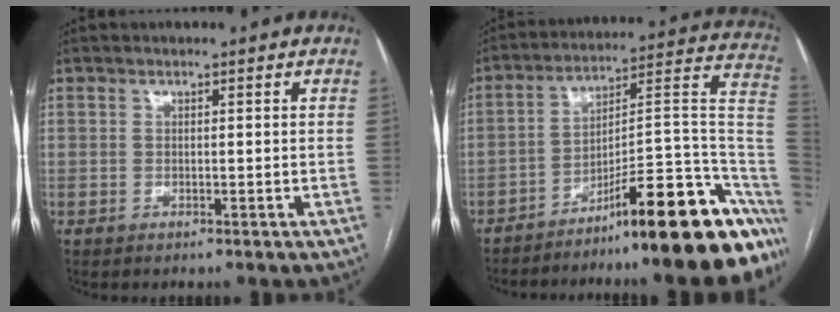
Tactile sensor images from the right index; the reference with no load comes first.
{"total": 22.9, "force": [-15.6, 2.5, 16.6], "torque": [-0.127, 0.053, -0.230]}